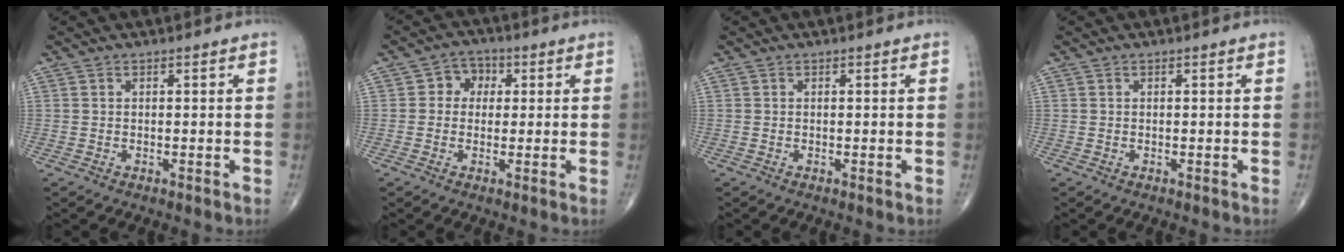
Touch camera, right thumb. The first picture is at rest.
{"total": 4.7, "force": [0.8, 4.1, 2.1], "torque": [-0.001, 0.009, 0.003]}
{"total": 0.0}
{"total": 0.0}